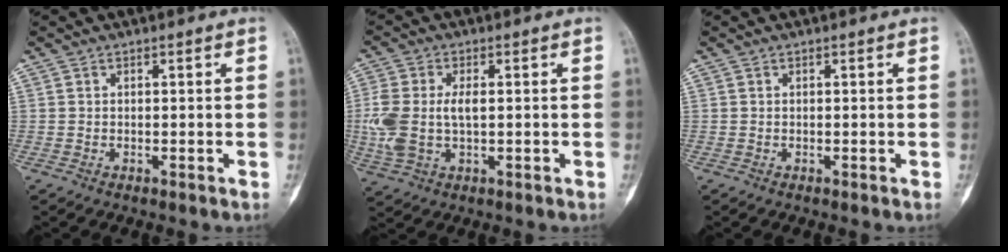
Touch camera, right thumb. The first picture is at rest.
{"total": 10.0, "force": [0.2, 5.8, 8.1], "torque": [-0.202, 0.007, 0.012]}
{"total": 0.0}